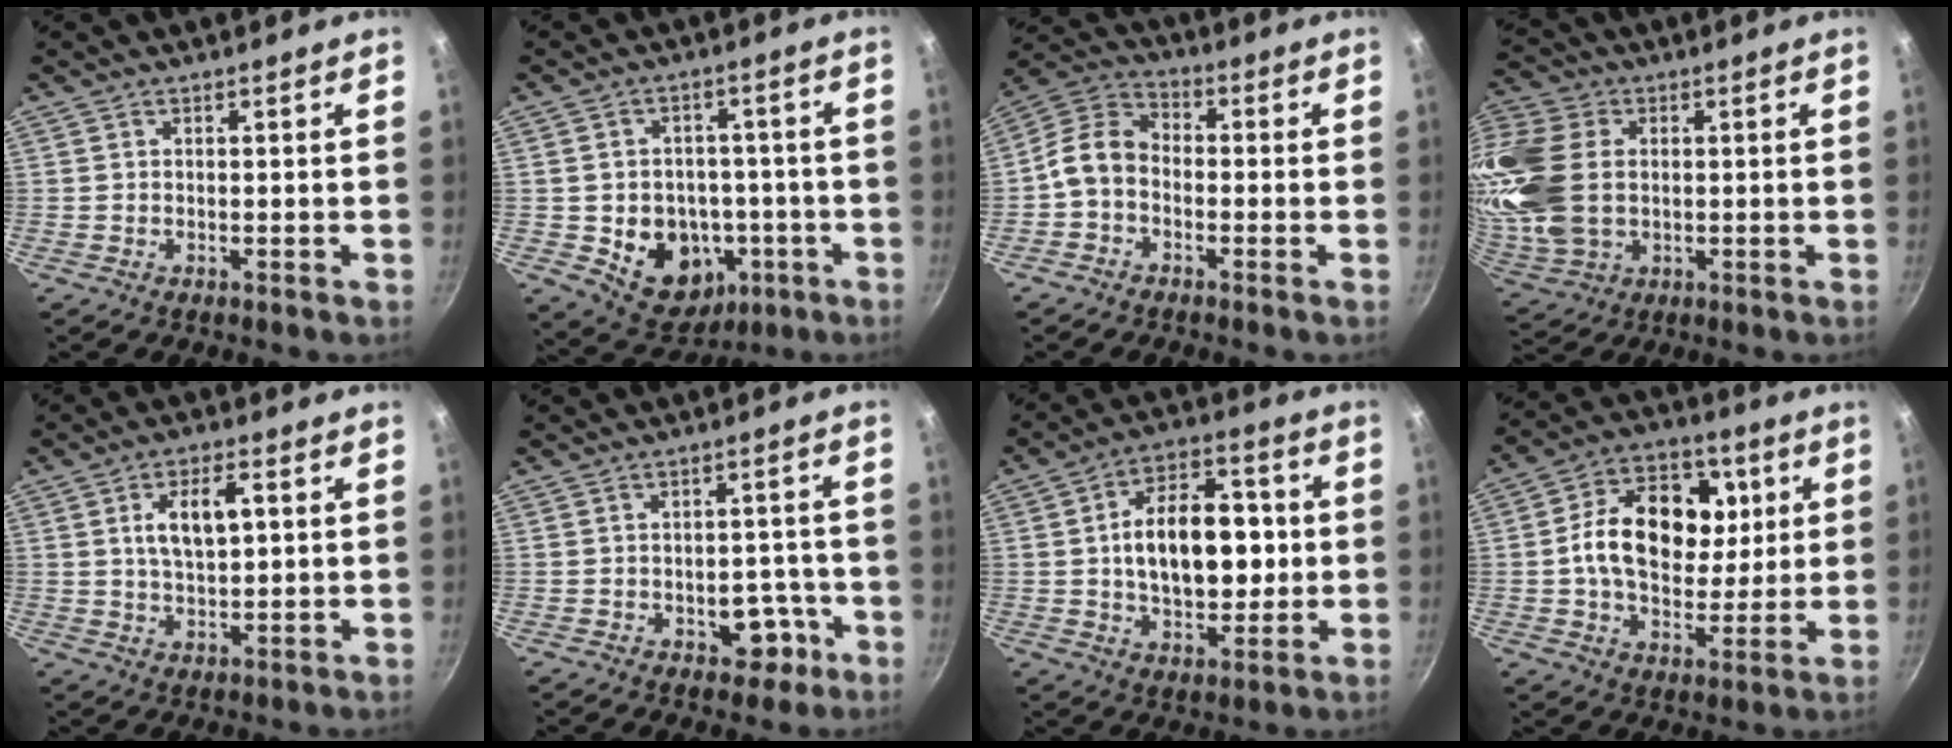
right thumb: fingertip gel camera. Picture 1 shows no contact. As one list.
[{"total": 13.3, "force": [-3.7, 10.4, 7.5], "torque": [-0.078, 0.021, -0.038]}, {"total": 8.6, "force": [-1.9, 6.4, 5.4], "torque": [-0.095, 0.034, -0.052]}, {"total": 22.7, "force": [1.7, 16.1, 15.9], "torque": [-0.400, 0.012, 0.046]}, {"total": 7.9, "force": [1.8, 3.7, 6.7], "torque": [-0.111, 0.001, 0.033]}, {"total": 6.4, "force": [-2.8, 4.3, 3.8], "torque": [-0.017, 0.035, -0.032]}, {"total": 16.6, "force": [0.8, 9.8, 13.4], "torque": [-0.176, 0.020, 0.012]}, {"total": 18.4, "force": [2.4, 12.8, 13.0], "torque": [-0.178, 0.017, 0.037]}]